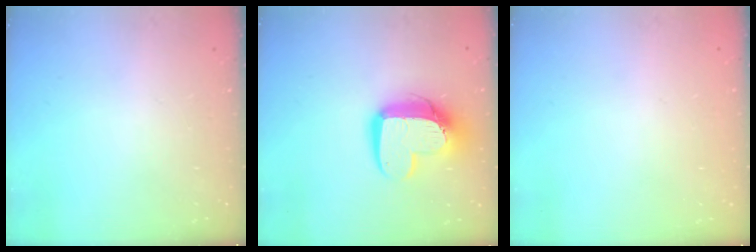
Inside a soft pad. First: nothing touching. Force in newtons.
{"total": 13.7, "press": 13.7, "slide": 1.2}
{"total": 0.0}